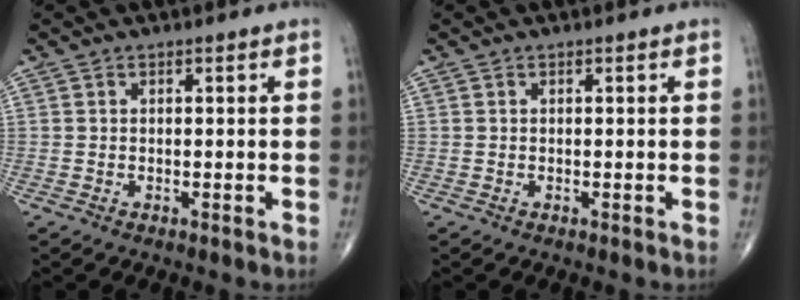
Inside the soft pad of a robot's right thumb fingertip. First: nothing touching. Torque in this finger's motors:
{"motor_torque": [0.00, 0.00, -0.05, -0.05, 0.00]}